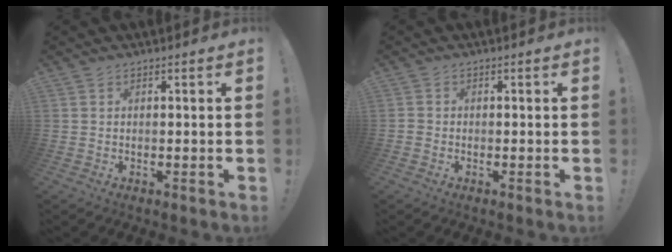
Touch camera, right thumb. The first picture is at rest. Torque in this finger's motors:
{"motor_torque": [-0.03, -0.14, 0.15, -0.16, -0.01]}